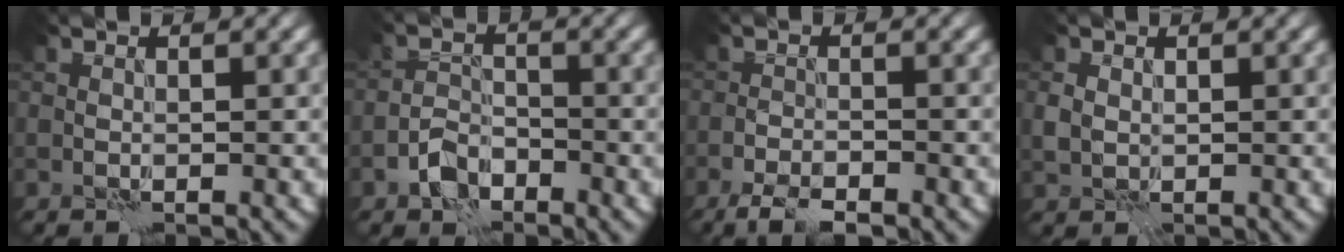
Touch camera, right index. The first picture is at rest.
{"total": 2.8, "force": [-1.9, 1.6, 1.2], "torque": [-0.018, 0.009, -0.041]}
{"total": 3.2, "force": [-2.5, 0.9, 1.8], "torque": [-0.033, -0.003, -0.051]}
{"total": 1.4, "force": [0.2, 1.2, 0.8], "torque": [-0.019, 0.000, 0.006]}